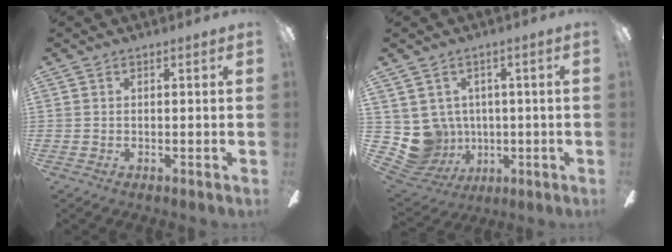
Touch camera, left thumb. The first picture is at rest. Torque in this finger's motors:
{"motor_torque": [-0.19, 0.23, -0.17, 0.06, 0.02]}